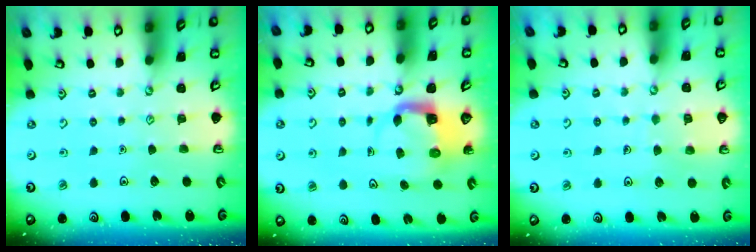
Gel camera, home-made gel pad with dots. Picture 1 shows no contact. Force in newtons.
{"total": 3.9, "press": 3.9, "slide": 0.4}
{"total": 5.6, "press": 5.6, "slide": 0.5}